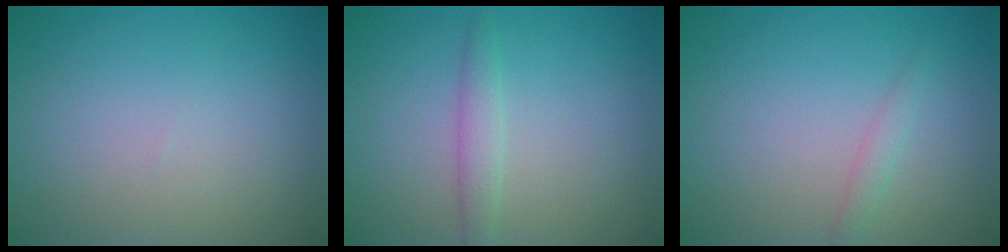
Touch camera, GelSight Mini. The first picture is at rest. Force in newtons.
{"total": 1.6, "press": 1.6, "slide": 0.0}
{"total": 1.0, "press": 1.0, "slide": 0.0}